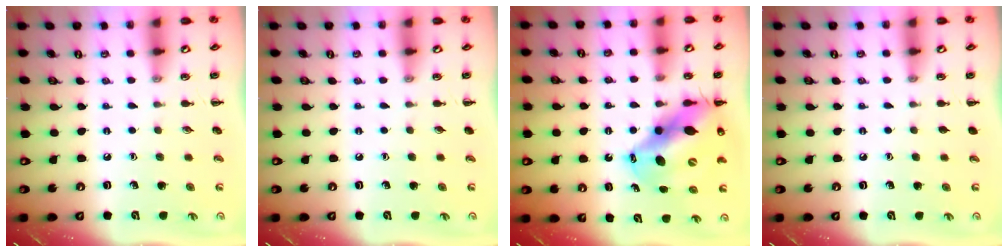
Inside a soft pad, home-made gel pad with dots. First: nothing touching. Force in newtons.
{"total": 0.0}
{"total": 15.0, "press": 14.4, "slide": 4.2}
{"total": 0.0}